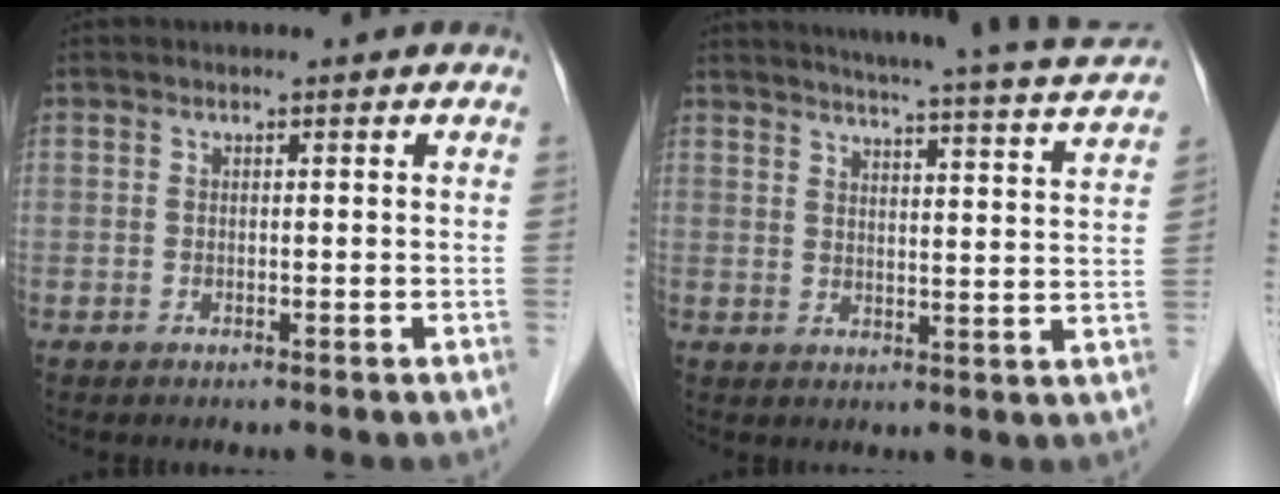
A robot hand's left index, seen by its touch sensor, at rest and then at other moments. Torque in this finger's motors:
{"motor_torque": [0.33, -0.36, 0.18, 0.10]}